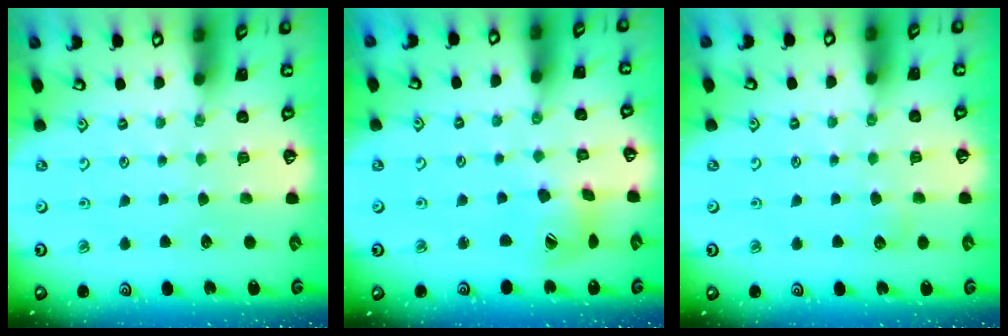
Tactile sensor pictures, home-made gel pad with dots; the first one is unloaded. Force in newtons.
{"total": 9.9, "press": 9.8, "slide": 1.2}
{"total": 4.9, "press": 4.8, "slide": 0.6}